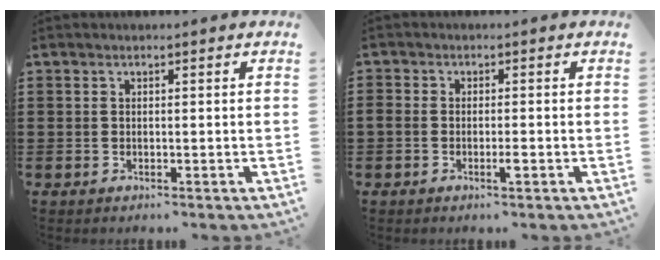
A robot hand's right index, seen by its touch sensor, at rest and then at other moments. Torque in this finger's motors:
{"motor_torque": [2.00, 0.14, 0.38, 0.11]}